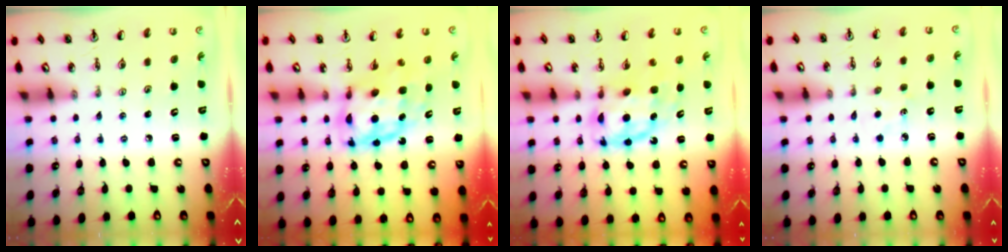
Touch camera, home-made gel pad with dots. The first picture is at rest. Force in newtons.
{"total": 10.3, "press": 10.3, "slide": 0.9}
{"total": 11.2, "press": 11.2, "slide": 0.8}
{"total": 3.3, "press": 3.3, "slide": 0.4}